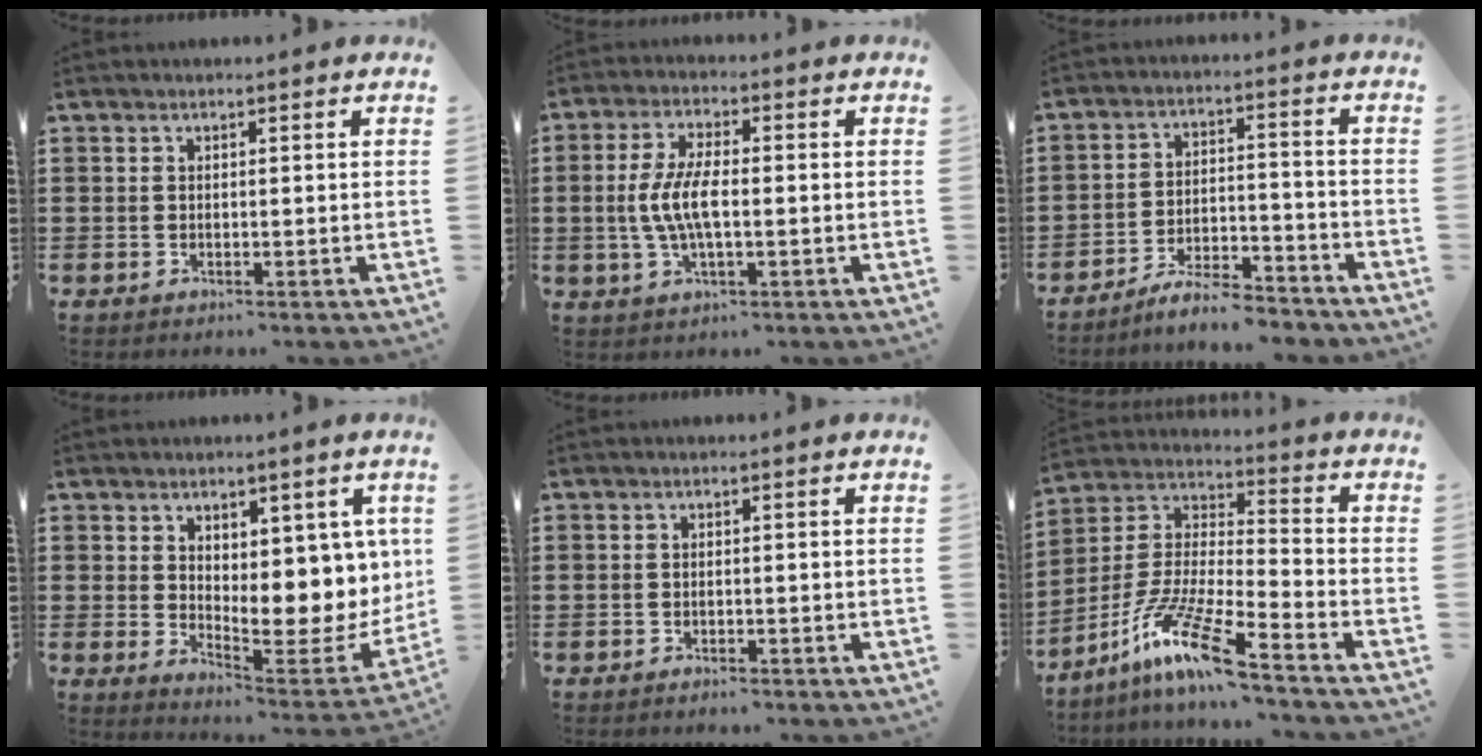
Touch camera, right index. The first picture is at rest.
{"total": 6.5, "force": [-0.8, 2.3, 6.0], "torque": [-0.142, -0.006, -0.025]}
{"total": 6.4, "force": [-6.0, 0.5, 2.2], "torque": [-0.047, 0.003, -0.116]}
{"total": 6.5, "force": [3.4, 3.5, 4.3], "torque": [-0.060, -0.042, 0.062]}
{"total": 0.7, "force": [-0.7, 0.0, 0.2], "torque": [-0.005, -0.002, -0.014]}
{"total": 11.8, "force": [-8.7, 0.4, 8.0], "torque": [-0.182, -0.013, -0.179]}